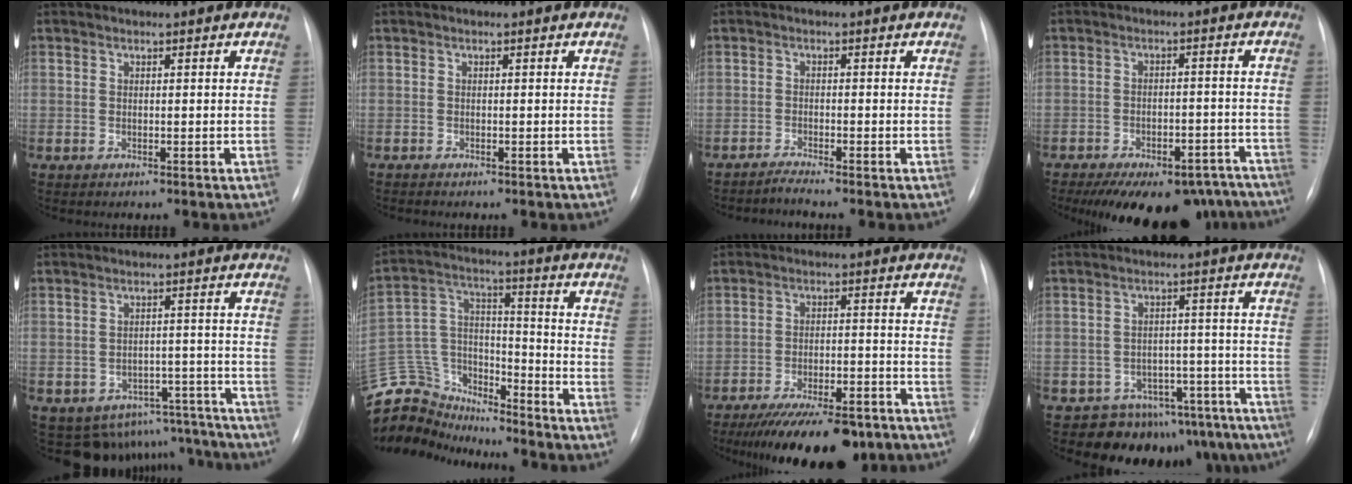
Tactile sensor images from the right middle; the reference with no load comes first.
{"total": 0.6, "force": [-0.5, 0.1, 0.2], "torque": [-0.011, -0.003, -0.009]}
{"total": 1.7, "force": [-1.5, -0.7, 0.0], "torque": [-0.004, -0.008, -0.030]}
{"total": 20.8, "force": [-16.4, 9.2, 8.8], "torque": [-0.133, 0.004, -0.206]}
{"total": 13.9, "force": [-12.4, 6.2, 1.1], "torque": [-0.001, 0.046, -0.141]}
{"total": 18.1, "force": [-16.8, 6.1, 2.6], "torque": [-0.072, 0.071, -0.279]}
{"total": 16.1, "force": [-12.5, 4.9, 8.8], "torque": [-0.119, -0.003, -0.187]}
{"total": 13.7, "force": [-11.3, 7.5, 2.1], "torque": [0.006, 0.055, -0.136]}